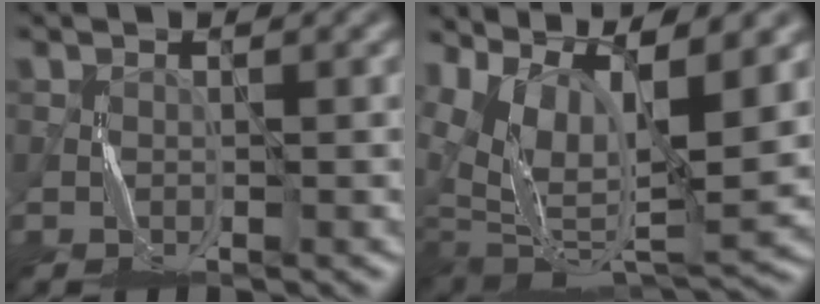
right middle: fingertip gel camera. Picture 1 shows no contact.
{"total": 10.7, "force": [4.9, 4.9, 8.2], "torque": [-0.163, 0.004, 0.105]}